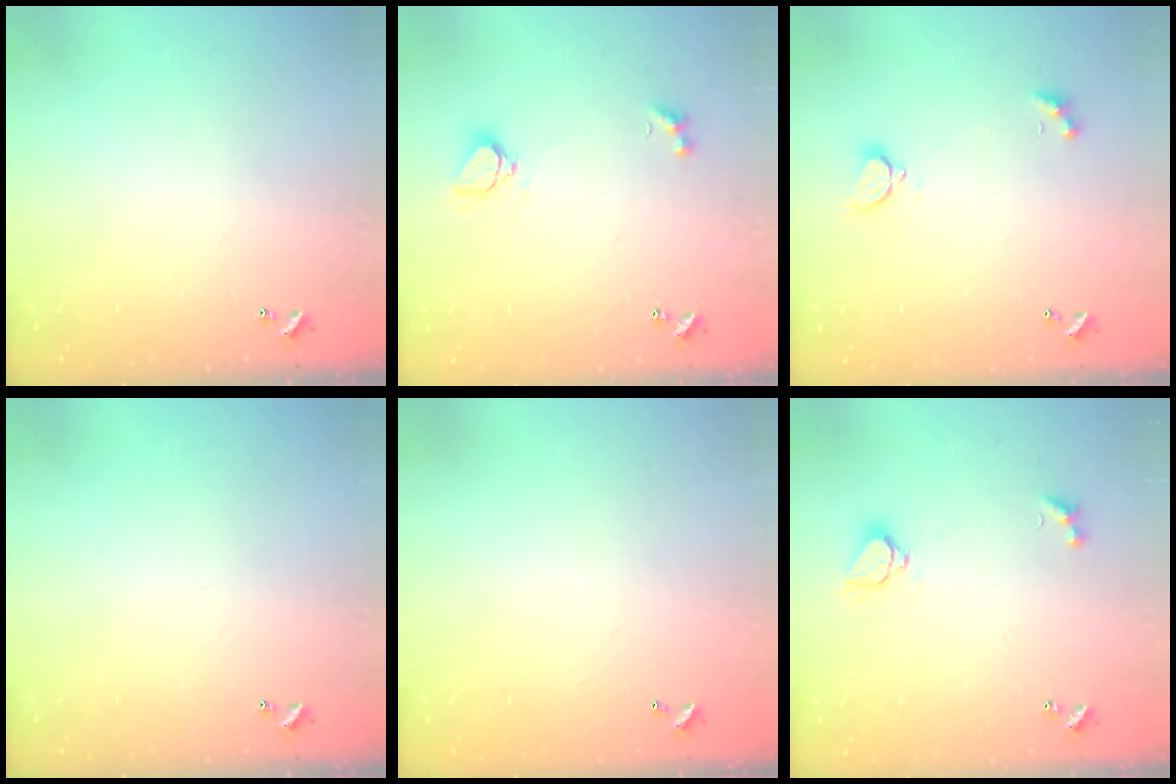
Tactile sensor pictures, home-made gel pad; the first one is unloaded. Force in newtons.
{"total": 2.8, "press": 2.7, "slide": 0.6}
{"total": 2.1, "press": 1.9, "slide": 0.9}
{"total": 0.0}
{"total": 2.9, "press": 2.9, "slide": 0.1}
{"total": 2.1, "press": 2.1, "slide": 0.6}